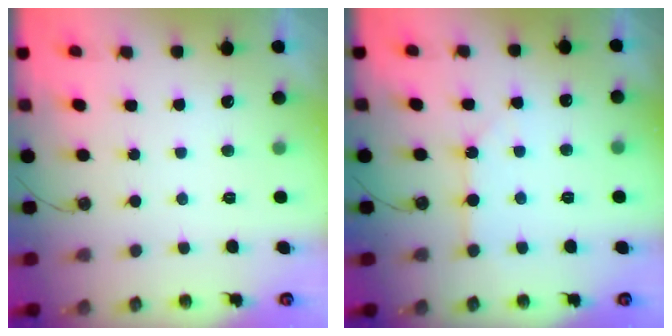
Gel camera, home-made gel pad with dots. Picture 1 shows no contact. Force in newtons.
{"total": 3.9, "press": 3.9, "slide": 0.3}